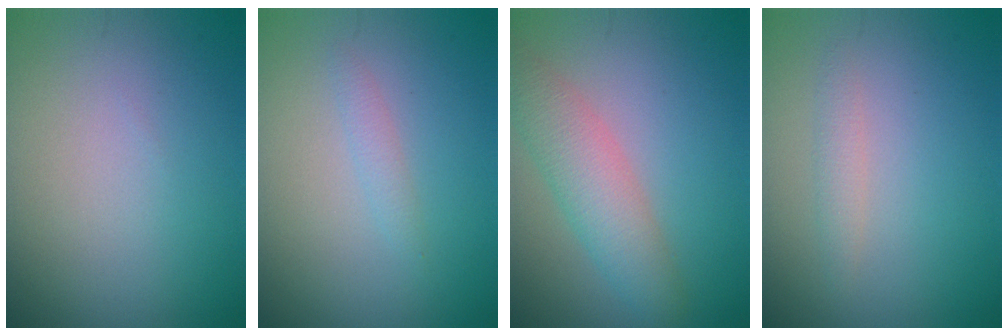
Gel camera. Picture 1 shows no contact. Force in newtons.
{"total": 0.9, "press": 0.9, "slide": 0.1}
{"total": 4.0, "press": 4.0, "slide": 0.1}
{"total": 1.1, "press": 1.1, "slide": 0.1}